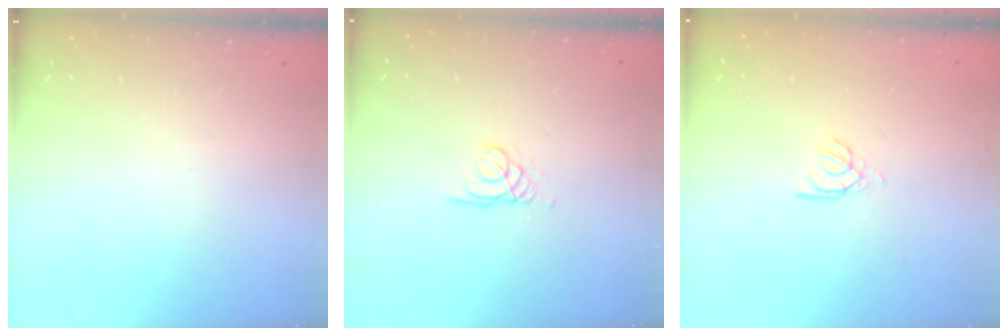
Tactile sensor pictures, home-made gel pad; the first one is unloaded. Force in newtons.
{"total": 1.7, "press": 1.7, "slide": 0.1}
{"total": 2.5, "press": 2.4, "slide": 0.3}